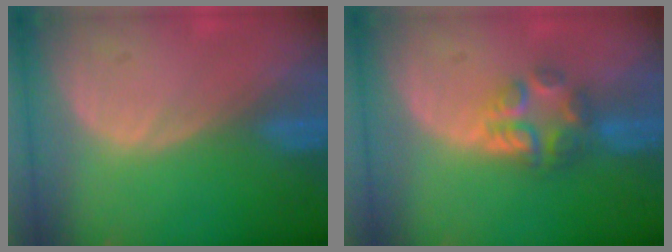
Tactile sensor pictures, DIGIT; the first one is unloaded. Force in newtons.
{"total": 6.0, "press": 5.2, "slide": 3.1}